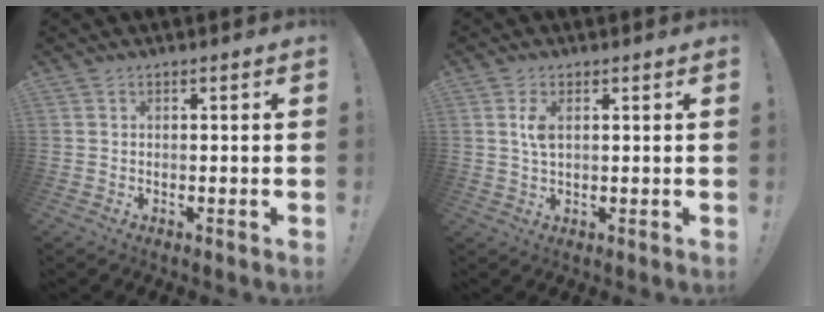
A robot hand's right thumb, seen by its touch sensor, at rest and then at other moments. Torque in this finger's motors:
{"motor_torque": [-0.04, 0.09, 0.02, 0.17, 0.05]}